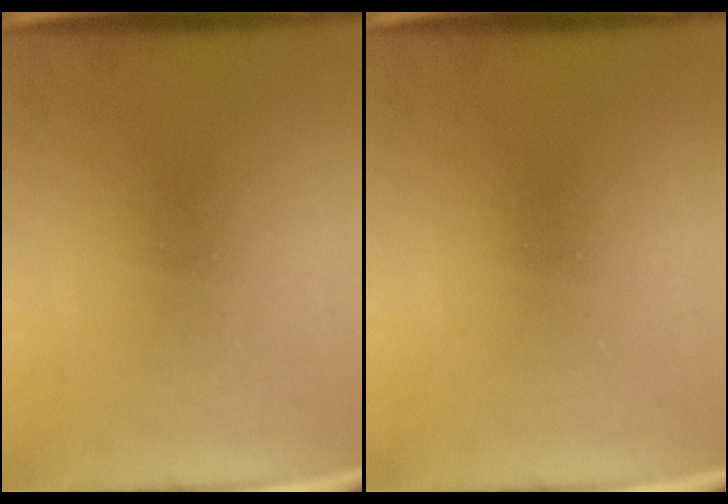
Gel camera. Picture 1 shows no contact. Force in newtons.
{"total": 0.0}